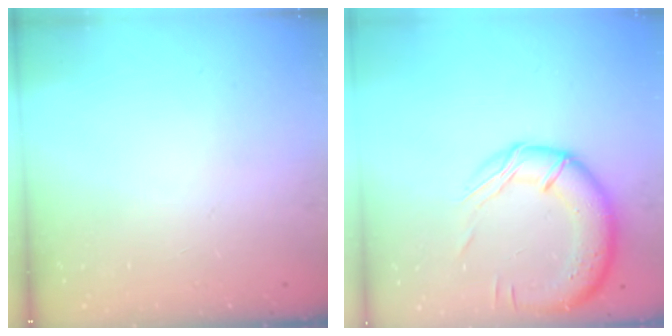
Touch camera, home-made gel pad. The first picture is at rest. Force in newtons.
{"total": 16.5, "press": 16.2, "slide": 2.9}